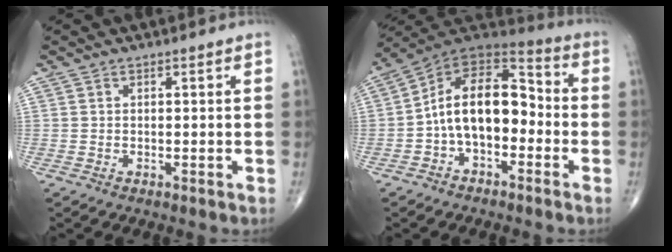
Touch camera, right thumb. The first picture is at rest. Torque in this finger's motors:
{"motor_torque": [0.07, 0.75, 0.41, -0.12, 0.12]}